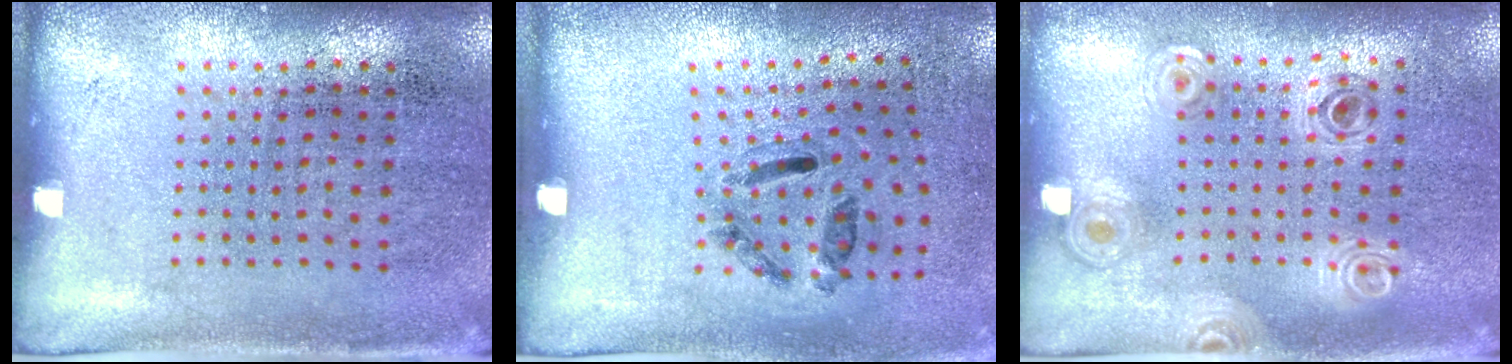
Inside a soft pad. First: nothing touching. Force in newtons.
{"total": 1.3, "press": 0.6, "slide": 1.1}
{"total": 0.8, "press": 0.8, "slide": 0.1}